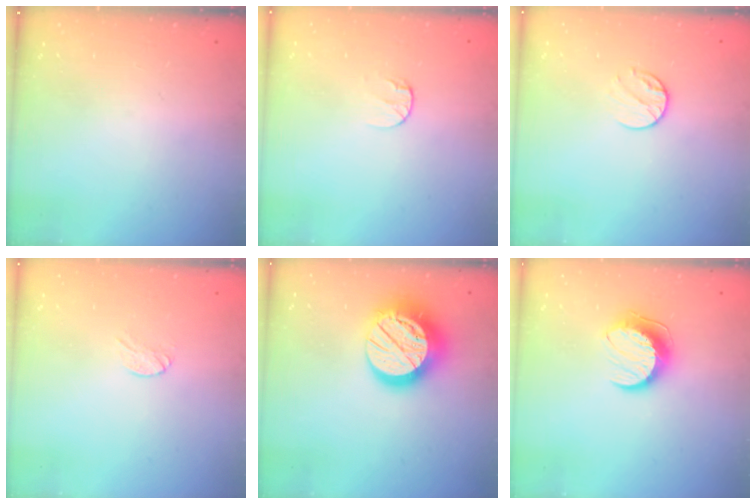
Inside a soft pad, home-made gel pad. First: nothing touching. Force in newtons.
{"total": 5.7, "press": 5.6, "slide": 0.6}
{"total": 7.3, "press": 7.2, "slide": 0.7}
{"total": 4.5, "press": 4.4, "slide": 0.5}
{"total": 17.5, "press": 17.4, "slide": 1.3}
{"total": 10.2, "press": 10.2, "slide": 0.4}